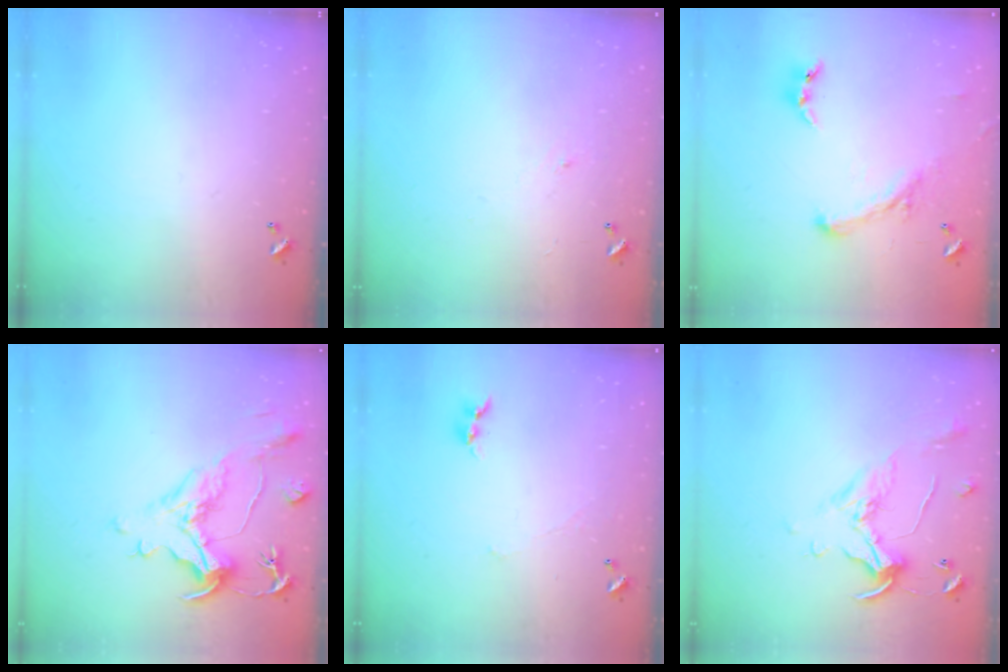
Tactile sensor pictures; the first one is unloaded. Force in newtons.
{"total": 1.0, "press": 0.8, "slide": 0.6}
{"total": 1.5, "press": 1.4, "slide": 0.3}
{"total": 2.0, "press": 0.9, "slide": 1.8}
{"total": 0.7, "press": 0.3, "slide": 0.6}
{"total": 1.1, "press": 0.8, "slide": 0.8}